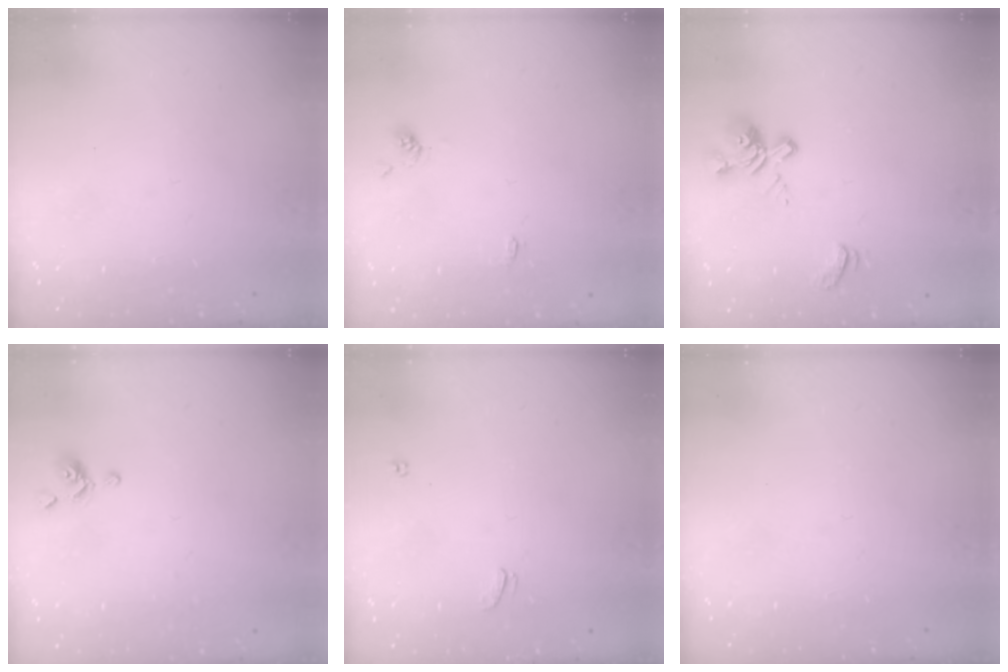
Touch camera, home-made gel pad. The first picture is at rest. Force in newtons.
{"total": 1.1, "press": 1.1, "slide": 0.4}
{"total": 2.4, "press": 2.0, "slide": 1.3}
{"total": 0.0}
{"total": 2.3, "press": 2.3, "slide": 0.4}
{"total": 0.0}